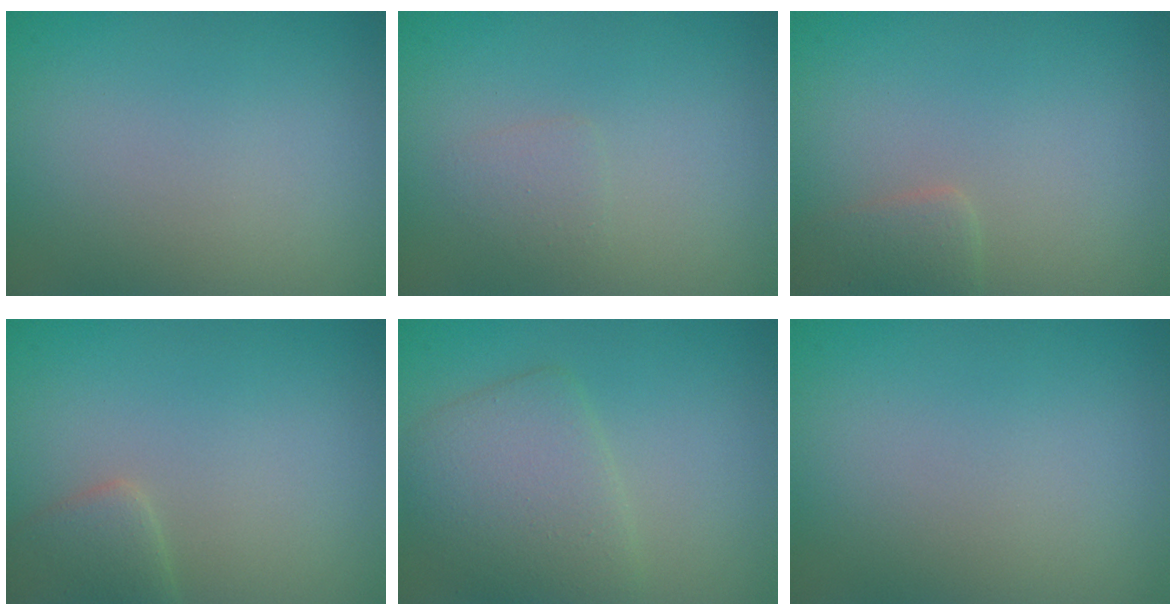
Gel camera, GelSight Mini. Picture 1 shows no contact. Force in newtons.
{"total": 1.1, "press": 1.1, "slide": 0.0}
{"total": 1.7, "press": 1.7, "slide": 0.1}
{"total": 2.3, "press": 2.3, "slide": 0.2}
{"total": 4.0, "press": 4.0, "slide": 0.0}
{"total": 0.0}